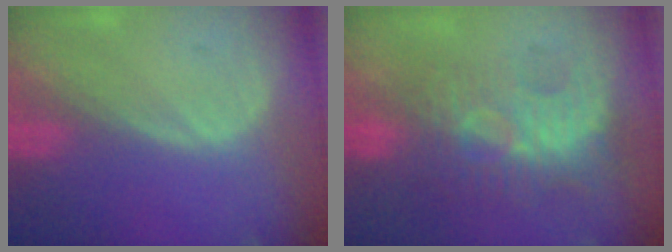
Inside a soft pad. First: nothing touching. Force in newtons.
{"total": 9.8, "press": 8.5, "slide": 4.9}